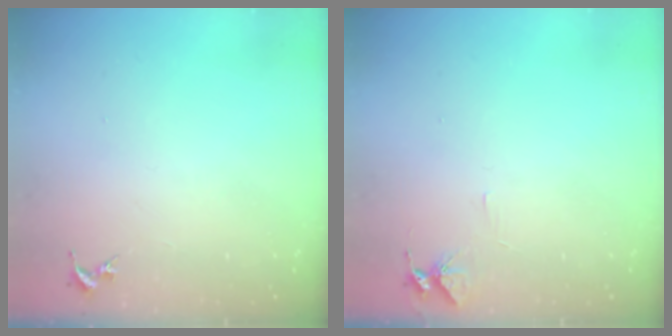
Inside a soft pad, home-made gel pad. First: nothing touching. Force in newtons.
{"total": 5.4, "press": 5.4, "slide": 0.6}